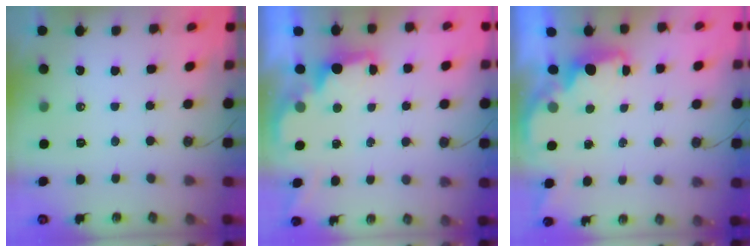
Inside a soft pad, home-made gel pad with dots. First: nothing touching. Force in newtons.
{"total": 2.0, "press": 1.9, "slide": 0.8}
{"total": 1.9, "press": 1.8, "slide": 0.6}